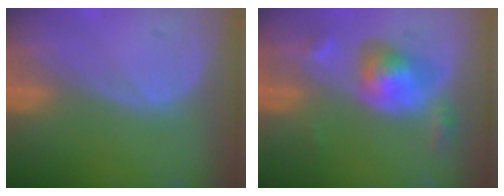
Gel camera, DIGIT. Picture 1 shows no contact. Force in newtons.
{"total": 6.0, "press": 5.5, "slide": 2.5}